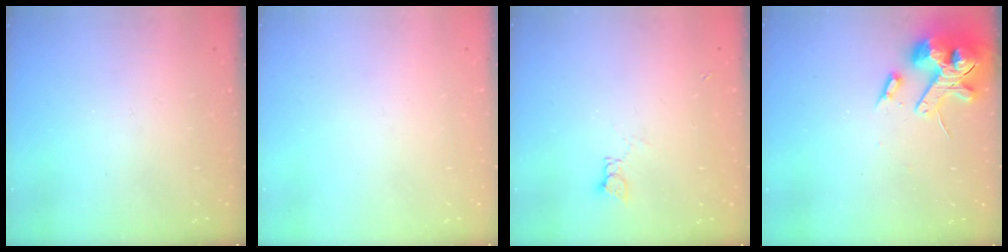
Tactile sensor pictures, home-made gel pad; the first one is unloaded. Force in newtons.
{"total": 0.0}
{"total": 3.7, "press": 3.7, "slide": 0.4}
{"total": 16.6, "press": 16.4, "slide": 2.6}